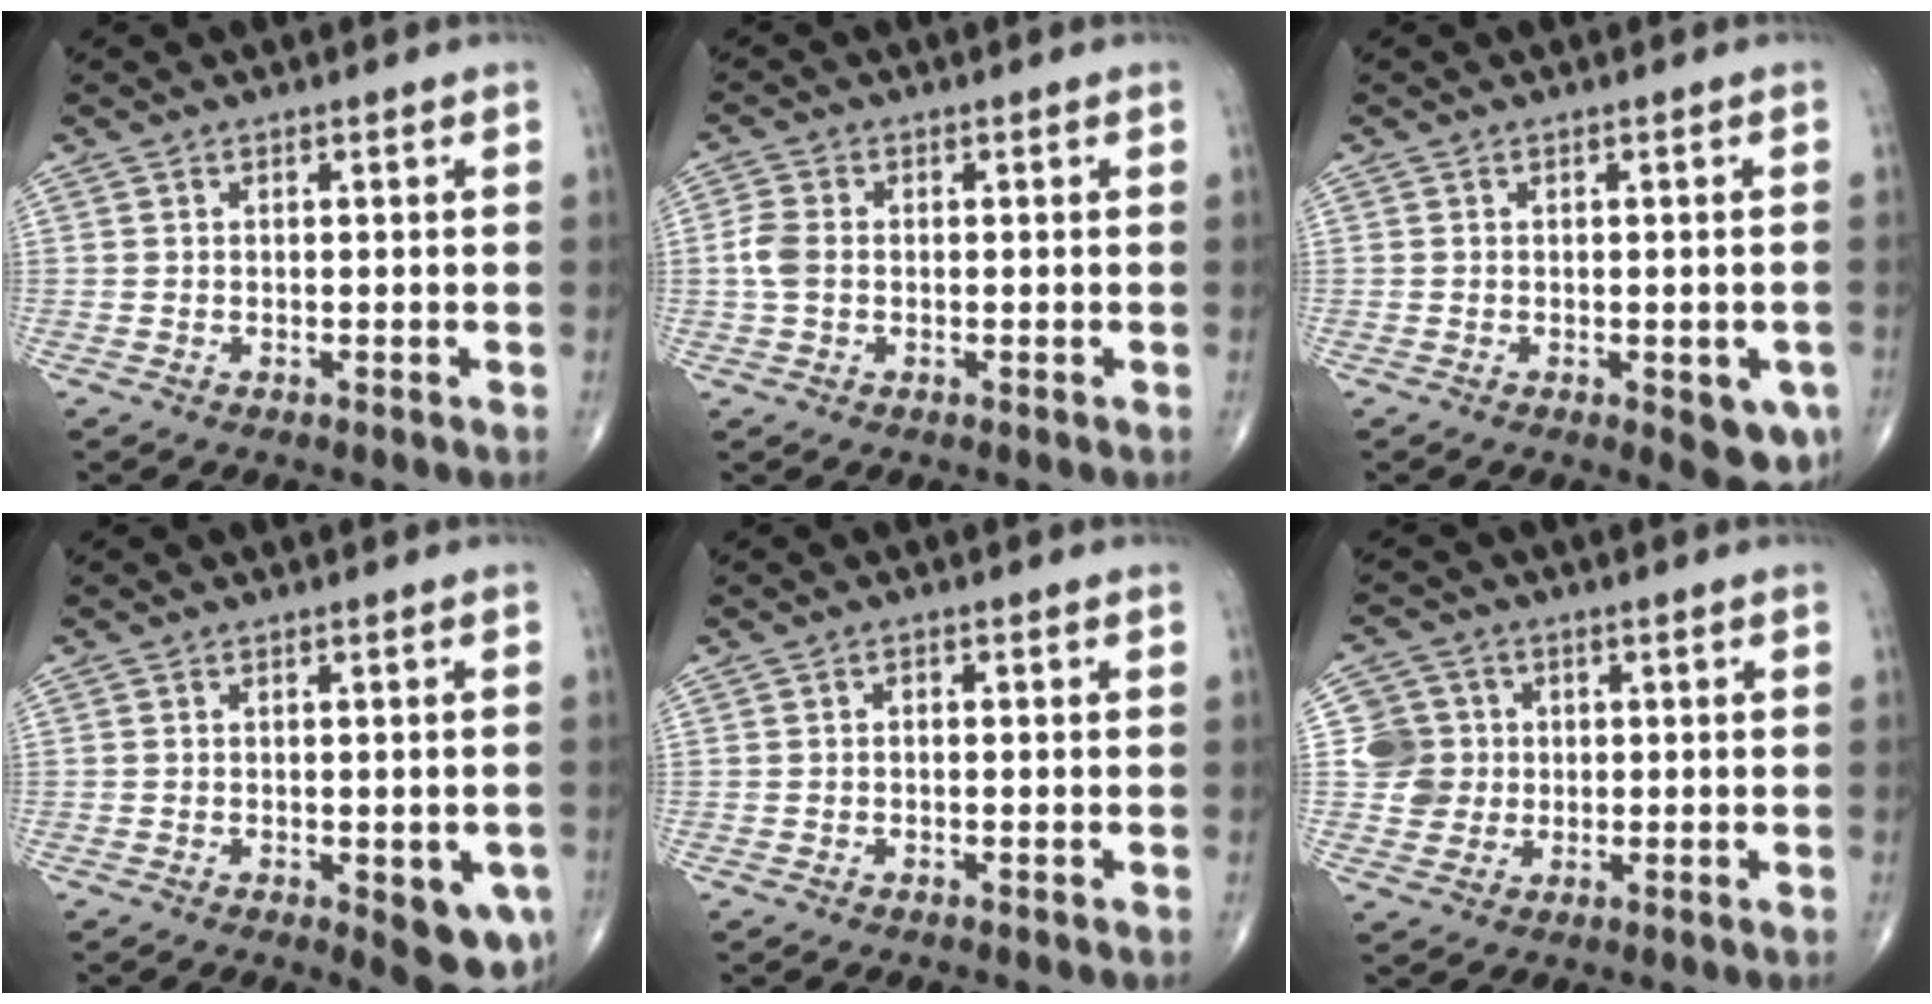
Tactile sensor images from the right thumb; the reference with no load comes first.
{"total": 3.6, "force": [-0.2, 2.5, 2.6], "torque": [-0.067, 0.006, -0.011]}
{"total": 5.7, "force": [-1.9, 2.4, 4.8], "torque": [-0.036, -0.006, -0.019]}
{"total": 7.6, "force": [-2.3, 3.0, 6.7], "torque": [-0.056, -0.009, -0.023]}
{"total": 0.7, "force": [0.0, 0.5, 0.5], "torque": [-0.005, 0.003, -0.004]}
{"total": 6.7, "force": [0.6, 6.6, 0.8], "torque": [0.016, 0.007, 0.007]}